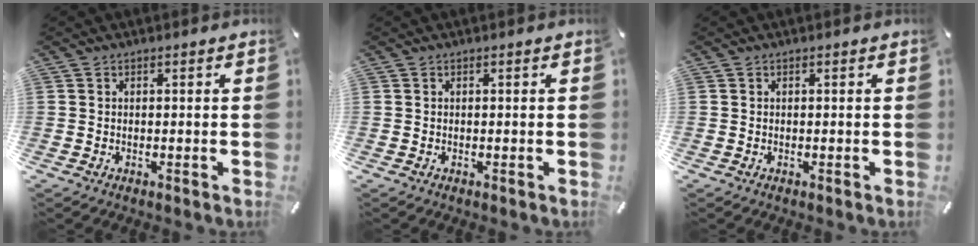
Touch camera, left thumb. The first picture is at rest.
{"total": 0.0}
{"total": 0.0}